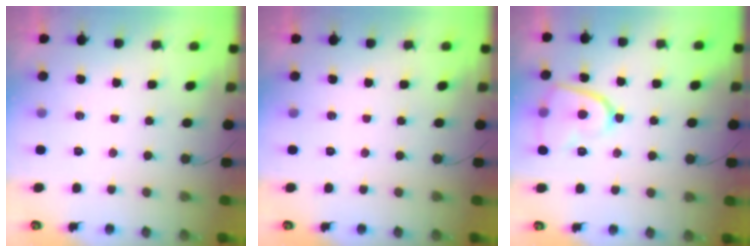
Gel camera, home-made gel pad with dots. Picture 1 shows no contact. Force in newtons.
{"total": 0.0}
{"total": 11.0, "press": 10.9, "slide": 1.5}